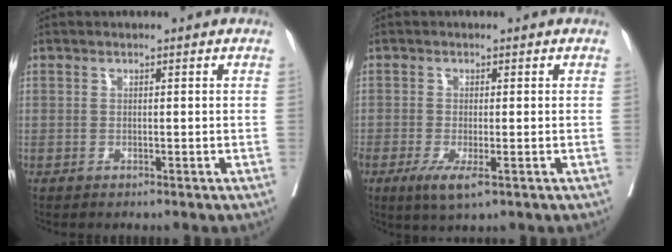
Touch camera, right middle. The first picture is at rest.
{"total": 4.4, "force": [-2.1, 1.0, 3.7], "torque": [-0.062, -0.011, -0.032]}